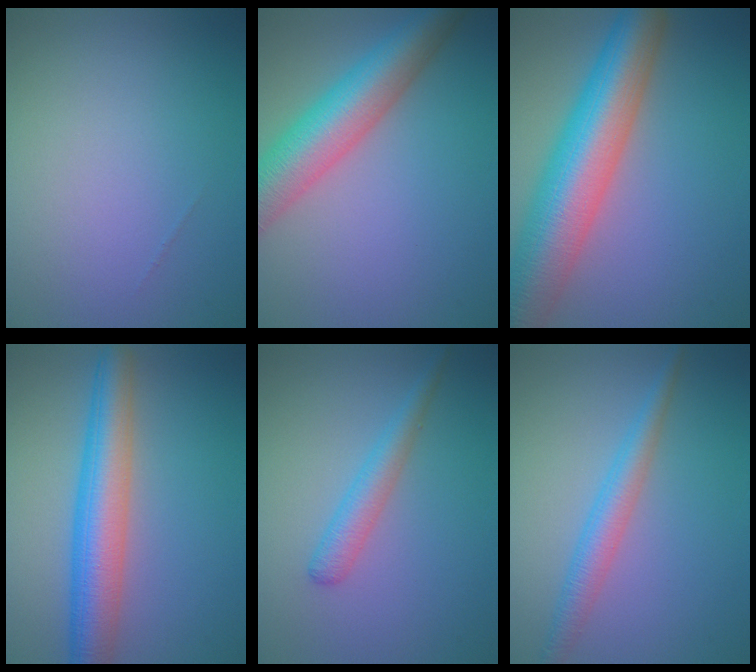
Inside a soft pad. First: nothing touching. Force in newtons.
{"total": 8.4, "press": 8.4, "slide": 0.4}
{"total": 10.8, "press": 10.8, "slide": 0.5}
{"total": 6.3, "press": 6.3, "slide": 0.2}
{"total": 2.3, "press": 2.3, "slide": 0.1}
{"total": 2.9, "press": 2.9, "slide": 0.0}